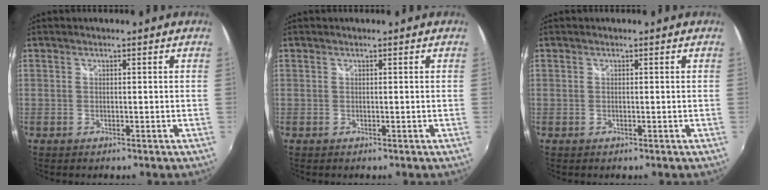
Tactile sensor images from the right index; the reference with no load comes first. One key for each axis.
{"total": 0.0}
{"total": 0.0}